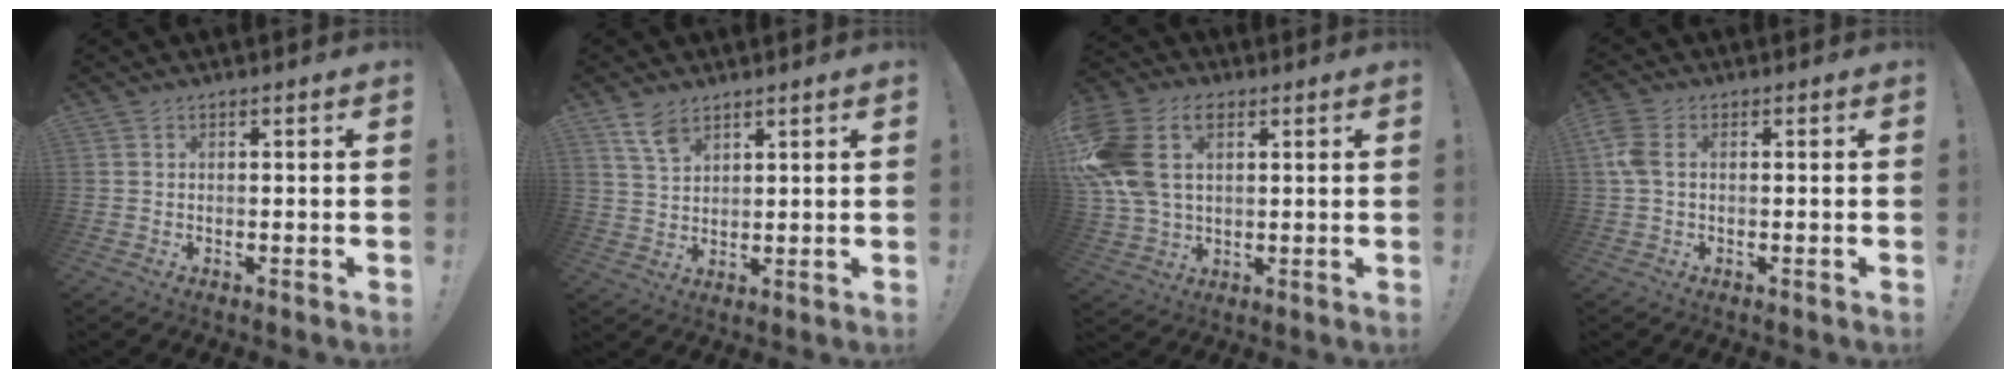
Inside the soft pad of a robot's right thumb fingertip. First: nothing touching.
{"total": 6.8, "force": [4.6, 3.7, 3.4], "torque": [-0.063, -0.020, 0.089]}
{"total": 16.5, "force": [5.4, 11.1, 10.9], "torque": [-0.221, -0.016, 0.103]}
{"total": 4.9, "force": [0.8, 2.9, 3.8], "torque": [-0.096, 0.004, 0.015]}